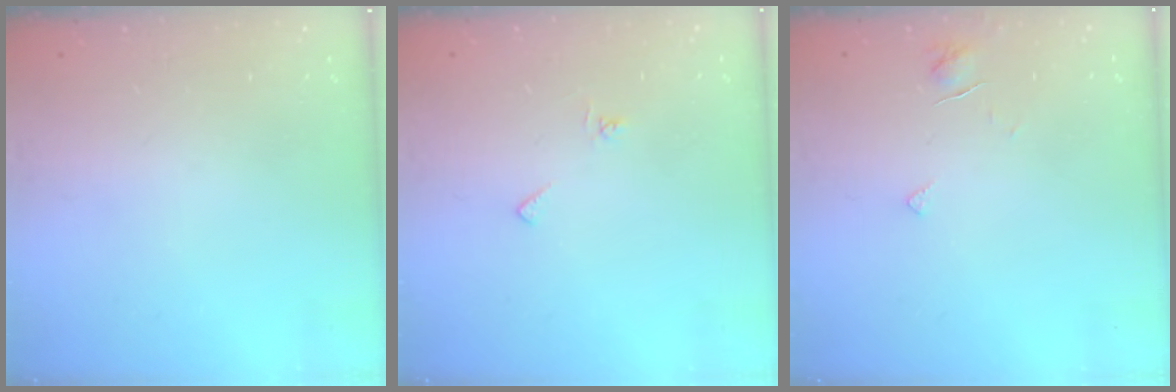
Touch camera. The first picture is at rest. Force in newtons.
{"total": 4.3, "press": 4.3, "slide": 0.4}
{"total": 3.2, "press": 3.2, "slide": 0.3}